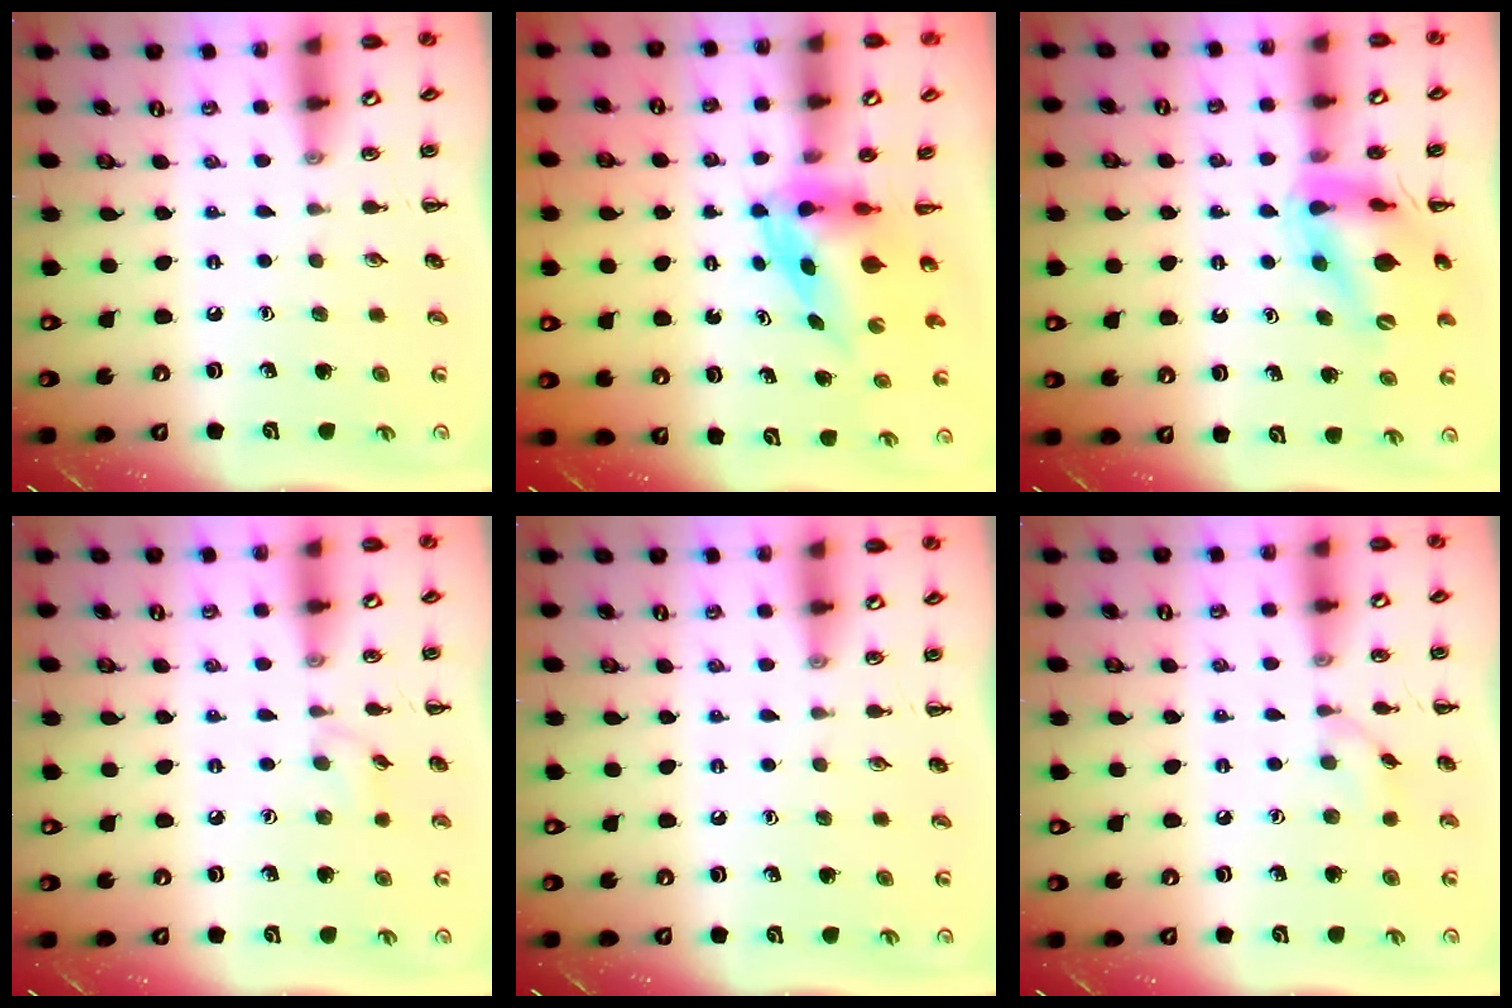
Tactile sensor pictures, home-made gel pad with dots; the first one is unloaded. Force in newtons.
{"total": 3.9, "press": 3.8, "slide": 1.0}
{"total": 13.8, "press": 13.3, "slide": 3.7}
{"total": 3.8, "press": 3.6, "slide": 0.9}
{"total": 0.0}
{"total": 4.3, "press": 3.9, "slide": 1.8}